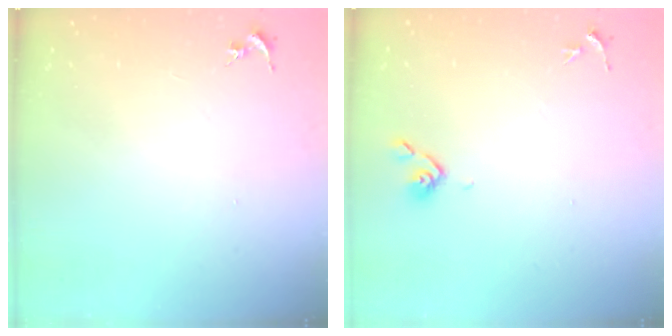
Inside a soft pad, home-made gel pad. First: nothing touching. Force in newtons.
{"total": 4.4, "press": 4.4, "slide": 0.7}